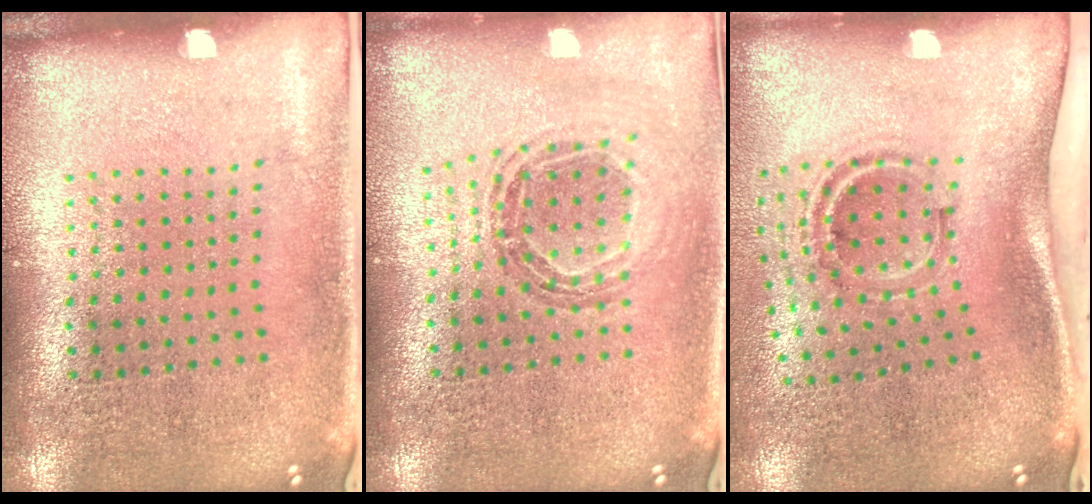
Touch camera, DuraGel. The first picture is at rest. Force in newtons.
{"total": 0.8, "press": 0.8, "slide": 0.1}
{"total": 1.6, "press": 1.1, "slide": 1.1}